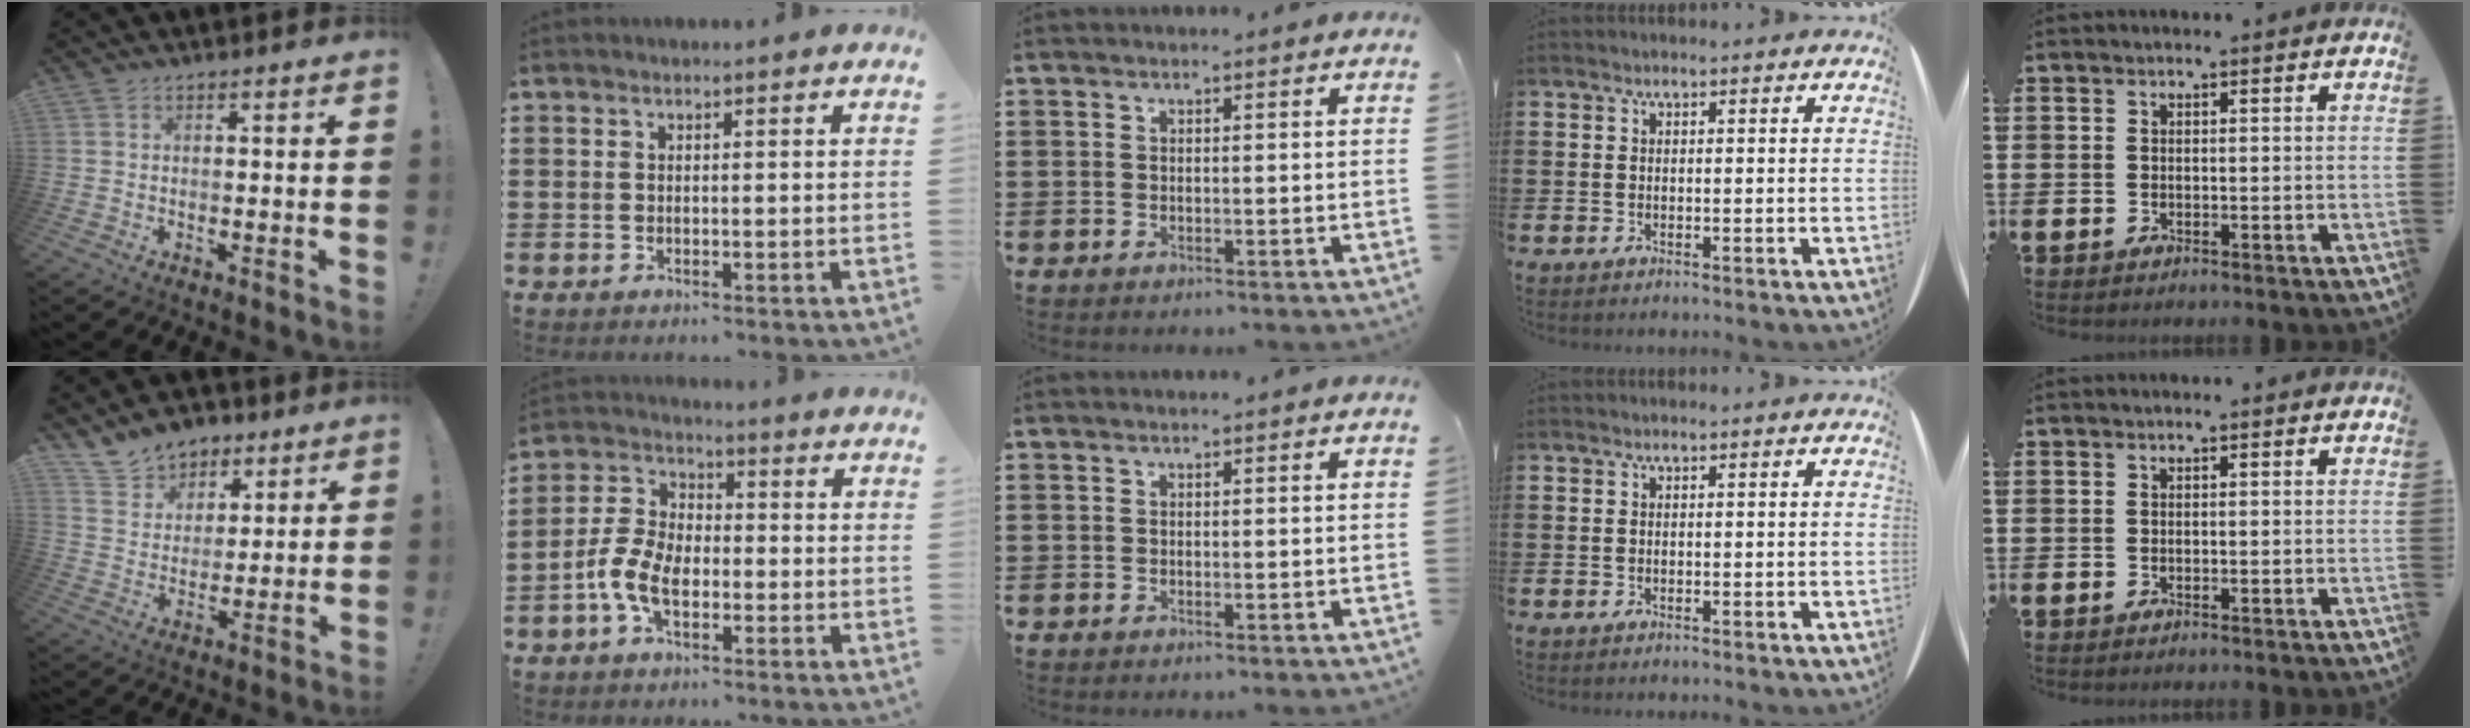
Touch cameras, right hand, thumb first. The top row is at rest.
{"thumb": {"total": 10.9, "force": [8.1, 7.1, 1.6], "torque": [-0.032, -0.061, 0.162]}, "index": {"total": 7.0, "force": [-2.7, 3.8, 5.2], "torque": [-0.139, -0.003, -0.061]}}